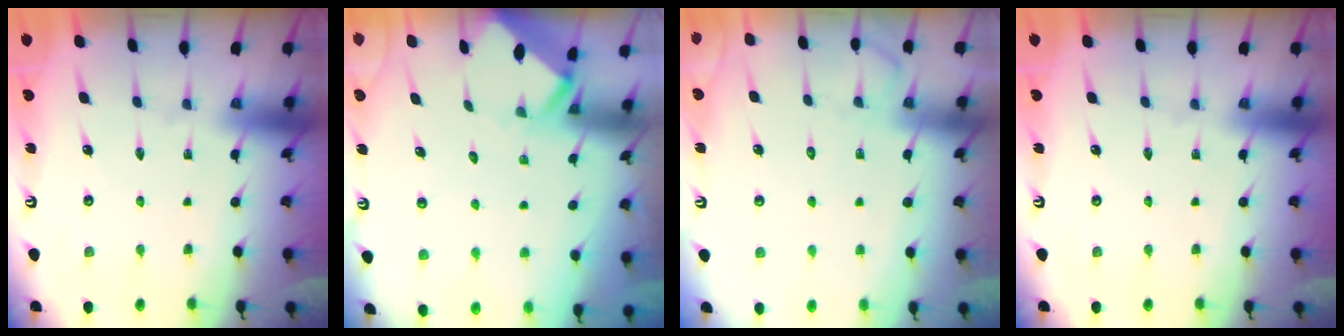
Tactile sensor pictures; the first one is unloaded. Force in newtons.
{"total": 3.1, "press": 3.1, "slide": 0.1}
{"total": 8.2, "press": 8.1, "slide": 1.0}
{"total": 0.0}